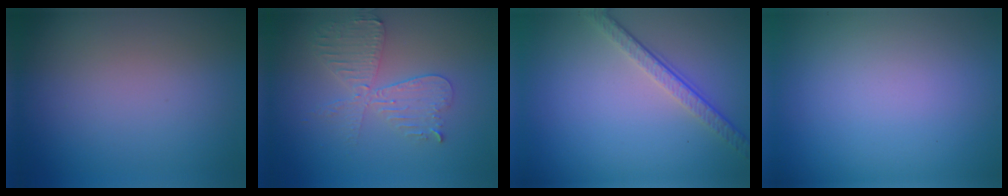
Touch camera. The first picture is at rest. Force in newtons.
{"total": 4.4, "press": 3.8, "slide": 2.2}
{"total": 3.5, "press": 2.5, "slide": 2.5}
{"total": 0.0}